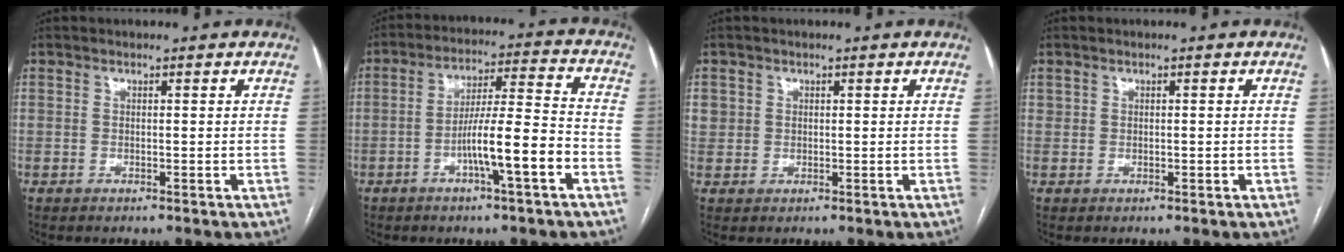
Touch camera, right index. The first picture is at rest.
{"total": 10.1, "force": [-4.0, 0.4, 9.2], "torque": [-0.159, 0.013, -0.067]}
{"total": 2.3, "force": [0.7, 2.1, 0.4], "torque": [0.001, 0.008, 0.015]}
{"total": 0.6, "force": [0.1, 0.5, 0.3], "torque": [-0.011, 0.008, 0.006]}